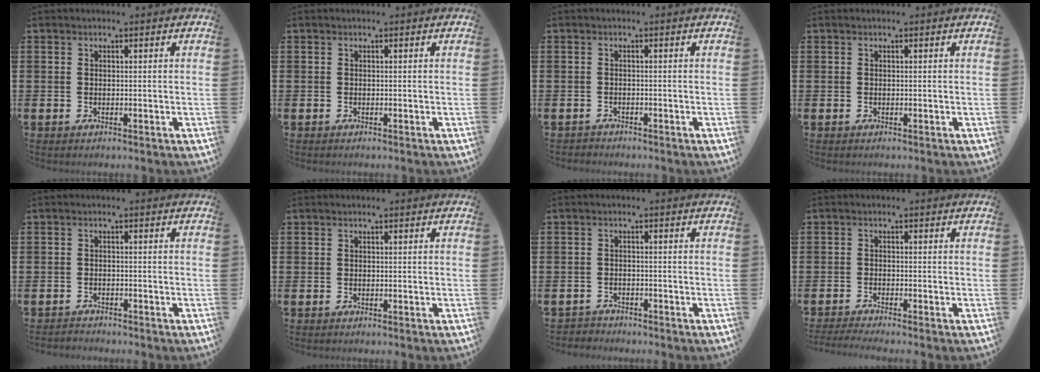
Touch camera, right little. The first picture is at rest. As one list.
[{"total": 0.0}, {"total": 0.6, "force": [-0.6, 0.2, -0.1], "torque": [0.000, 0.001, -0.014]}, {"total": 0.0}, {"total": 1.0, "force": [-1.0, 0.1, -0.1], "torque": [-0.002, 0.004, -0.022]}, {"total": 0.0}, {"total": 1.2, "force": [-1.2, 0.3, -0.2], "torque": [0.000, 0.004, -0.028]}, {"total": 1.3, "force": [-1.0, 0.0, 0.7], "torque": [-0.012, 0.002, -0.020]}]